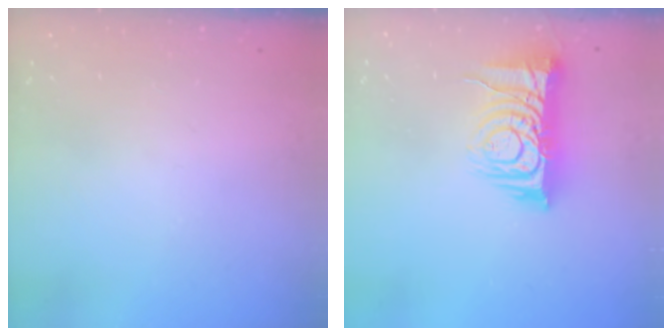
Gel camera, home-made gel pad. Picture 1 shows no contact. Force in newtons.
{"total": 12.2, "press": 12.1, "slide": 1.3}